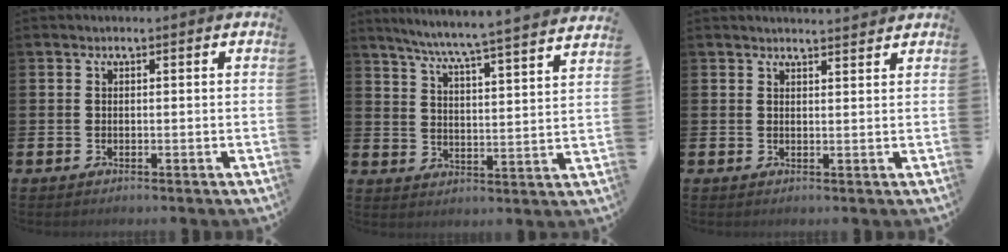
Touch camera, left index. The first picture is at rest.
{"total": 6.7, "force": [6.3, -0.7, 2.2], "torque": [-0.068, -0.053, 0.105]}
{"total": 2.1, "force": [2.1, 0.0, -0.1], "torque": [0.009, -0.015, 0.036]}